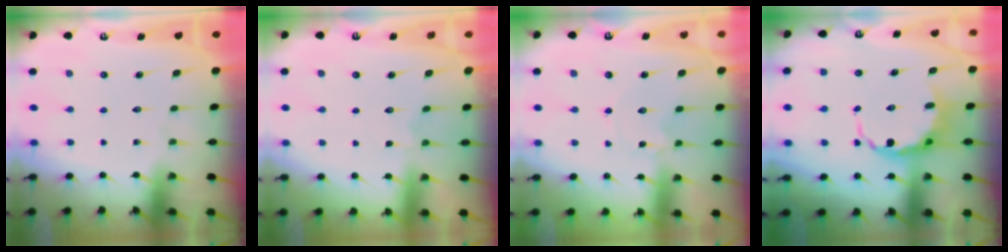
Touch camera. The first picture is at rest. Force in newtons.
{"total": 2.0, "press": 1.9, "slide": 0.8}
{"total": 1.8, "press": 1.8, "slide": 0.2}
{"total": 7.1, "press": 6.6, "slide": 2.6}